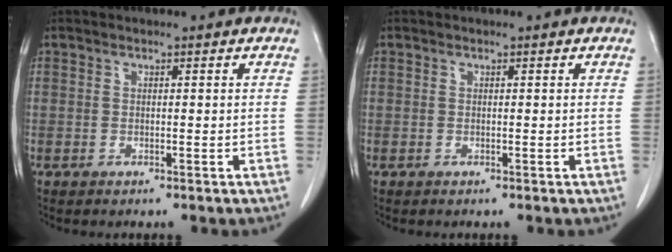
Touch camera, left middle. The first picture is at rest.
{"total": 0.0}